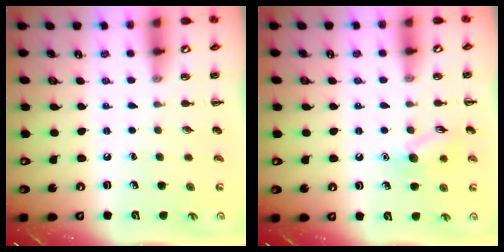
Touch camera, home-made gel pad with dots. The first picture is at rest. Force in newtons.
{"total": 9.1, "press": 9.0, "slide": 0.9}